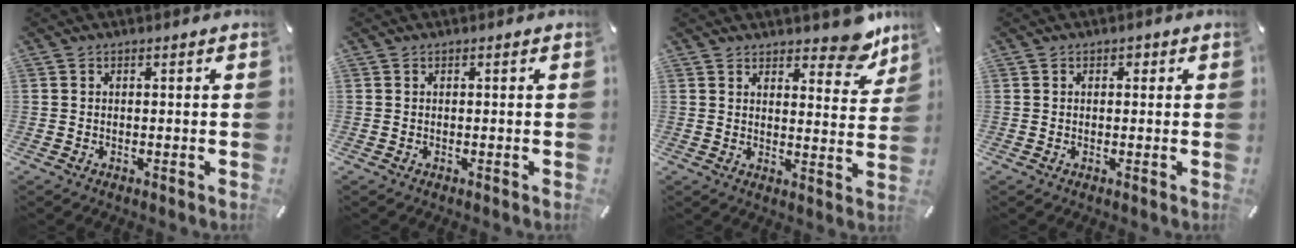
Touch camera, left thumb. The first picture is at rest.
{"total": 0.0}
{"total": 9.3, "force": [7.6, 4.1, 3.5], "torque": [-0.021, -0.059, 0.131]}
{"total": 1.0, "force": [0.2, 0.9, 0.3], "torque": [0.001, 0.003, 0.001]}